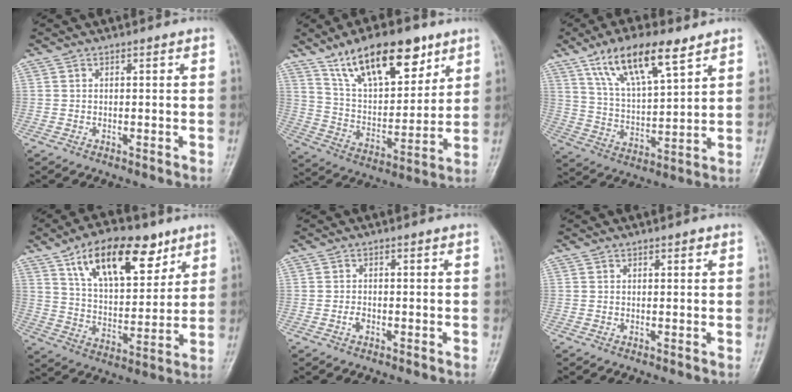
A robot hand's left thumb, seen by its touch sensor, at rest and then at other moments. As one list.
[{"total": 19.0, "force": [11.8, 8.3, 12.3], "torque": [-0.155, -0.050, 0.212]}, {"total": 14.9, "force": [9.0, 5.0, 10.7], "torque": [-0.170, -0.031, 0.168]}, {"total": 18.0, "force": [10.0, 8.7, 12.1], "torque": [-0.154, -0.039, 0.172]}, {"total": 1.2, "force": [-0.5, 0.8, 0.8], "torque": [-0.012, 0.001, -0.012]}, {"total": 1.1, "force": [0.6, 0.5, 0.7], "torque": [-0.001, -0.001, 0.007]}]